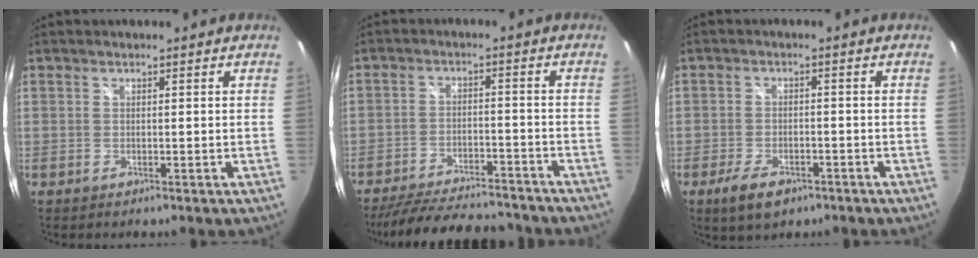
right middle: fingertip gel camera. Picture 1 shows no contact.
{"total": 19.0, "force": [-16.5, 5.1, 8.0], "torque": [-0.161, -0.005, -0.231]}
{"total": 6.4, "force": [-4.1, 3.0, 3.9], "torque": [-0.091, -0.009, -0.065]}